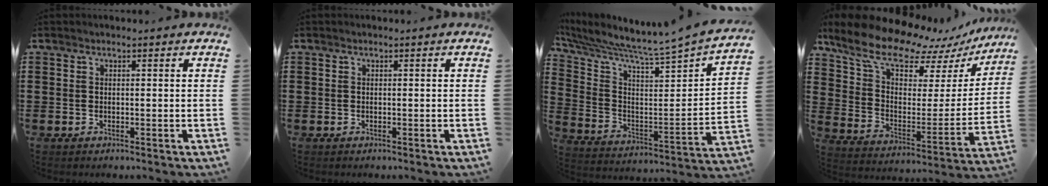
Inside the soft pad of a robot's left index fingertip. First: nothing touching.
{"total": 0.0}
{"total": 5.0, "force": [4.7, -1.0, 1.3], "torque": [-0.056, -0.069, 0.065]}
{"total": 11.7, "force": [9.8, 4.1, 4.9], "torque": [-0.122, -0.073, 0.165]}